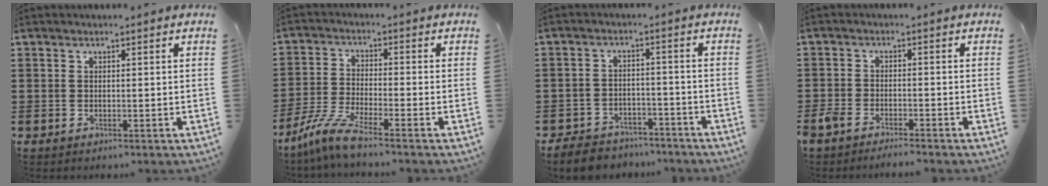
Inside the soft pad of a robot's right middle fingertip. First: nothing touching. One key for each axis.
{"total": 6.1, "fx": -4.9, "fy": 0.3, "fz": 3.7, "tx": -0.095, "ty": -0.019, "tz": -0.098}
{"total": 5.2, "fx": -5.1, "fy": 1.1, "fz": 0.5, "tx": -0.019, "ty": 0.008, "tz": -0.104}
{"total": 2.6, "fx": -2.5, "fy": 0.4, "fz": 0.5, "tx": -0.028, "ty": -0.003, "tz": -0.056}